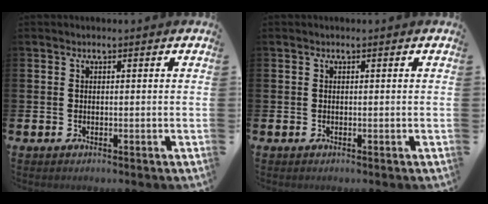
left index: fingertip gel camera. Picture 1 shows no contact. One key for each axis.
{"total": 0.0}